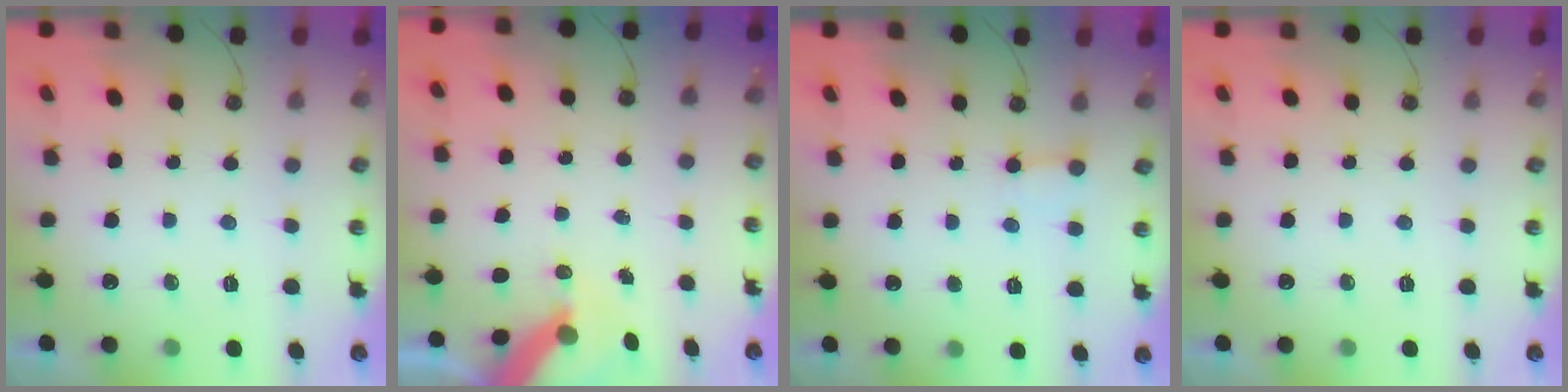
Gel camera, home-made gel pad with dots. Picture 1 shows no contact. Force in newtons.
{"total": 8.4, "press": 8.3, "slide": 1.0}
{"total": 2.6, "press": 2.6, "slide": 0.1}
{"total": 0.0}